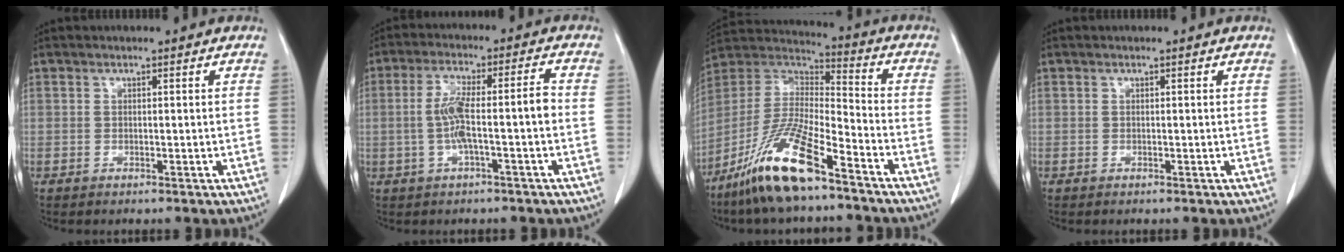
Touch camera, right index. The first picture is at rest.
{"total": 7.6, "force": [-1.3, 0.7, 7.5], "torque": [-0.146, 0.024, -0.023]}
{"total": 15.4, "force": [-10.2, 2.4, 11.3], "torque": [-0.236, -0.009, -0.193]}
{"total": 0.0}